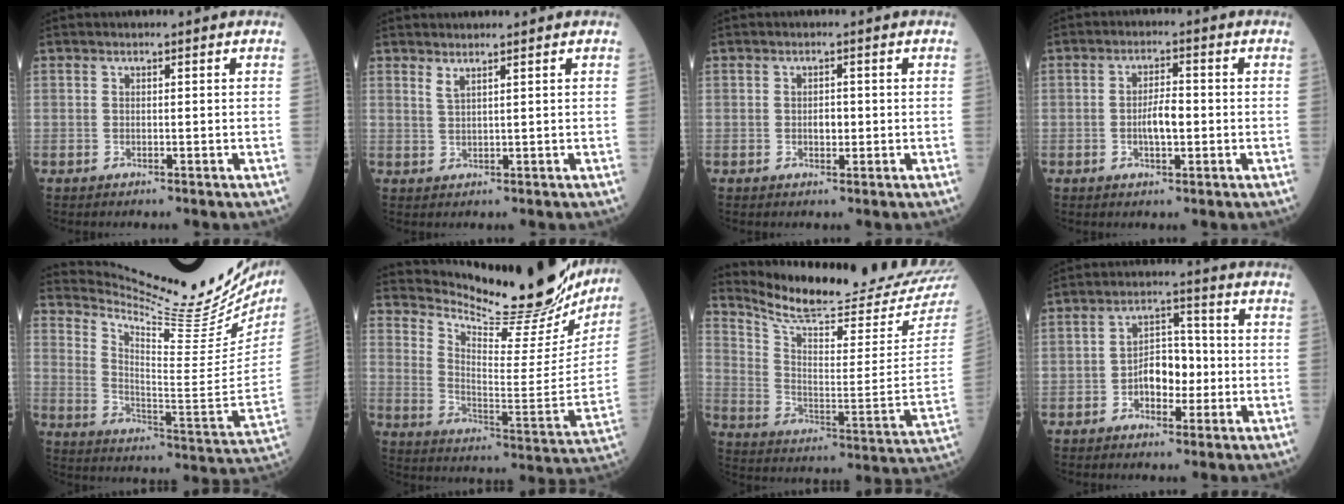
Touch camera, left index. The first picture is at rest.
{"total": 1.7, "force": [1.4, -0.2, 0.9], "torque": [-0.021, -0.007, 0.030]}
{"total": 1.6, "force": [-0.1, 1.0, 1.3], "torque": [-0.021, 0.001, 0.000]}
{"total": 4.2, "force": [-0.6, 1.3, 3.9], "torque": [-0.075, 0.003, -0.013]}
{"total": 26.2, "force": [23.9, 3.5, 10.1], "torque": [-0.164, -0.094, 0.321]}
{"total": 25.4, "force": [23.4, 3.9, 9.2], "torque": [-0.152, -0.088, 0.314]}
{"total": 21.4, "force": [20.4, 0.8, 6.3], "torque": [-0.124, -0.095, 0.287]}
{"total": 6.5, "force": [-1.5, 3.7, 5.1], "torque": [-0.090, 0.018, -0.028]}